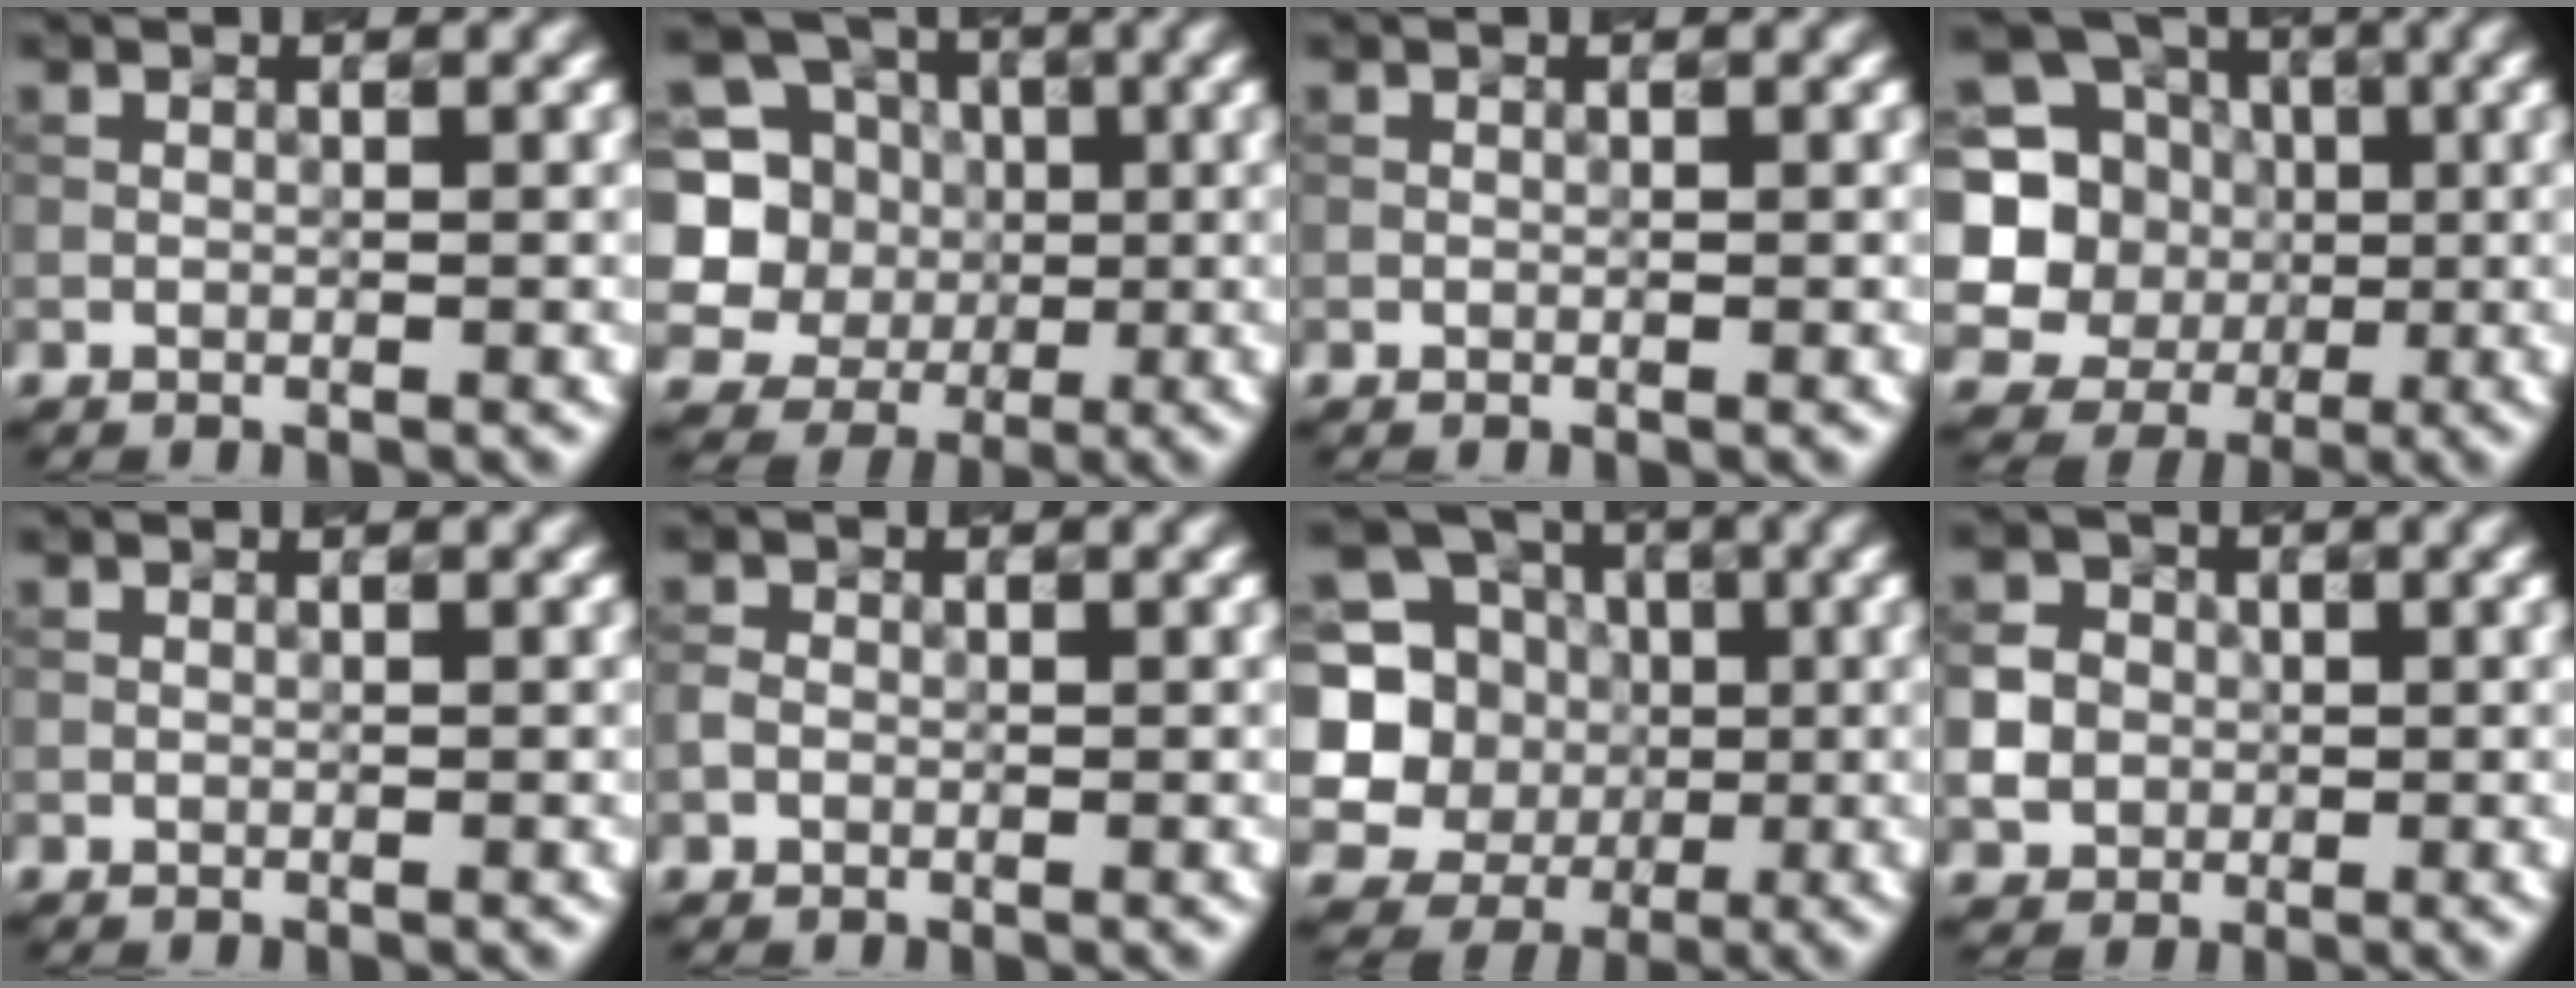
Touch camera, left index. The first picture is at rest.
{"total": 9.2, "force": [1.3, 8.4, 3.5], "torque": [-0.098, 0.034, -0.006]}
{"total": 0.0}
{"total": 13.6, "force": [1.7, 12.8, 4.5], "torque": [-0.151, 0.034, 0.009]}
{"total": 0.0}
{"total": 0.9, "force": [-0.3, 0.8, 0.4], "torque": [-0.006, 0.000, -0.010]}
{"total": 12.0, "force": [1.1, 11.2, 4.0], "torque": [-0.139, 0.035, 0.002]}
{"total": 5.2, "force": [-0.4, 5.0, 1.6], "torque": [-0.027, 0.016, -0.024]}